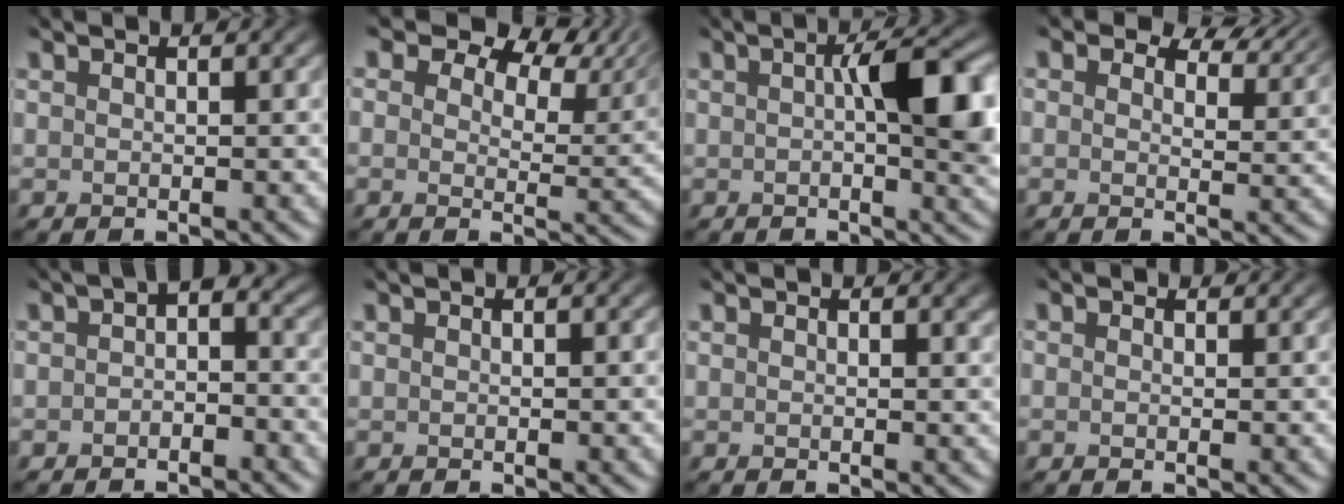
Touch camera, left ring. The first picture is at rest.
{"total": 6.3, "force": [4.4, 3.6, 2.7], "torque": [-0.044, -0.011, 0.064]}
{"total": 7.6, "force": [0.8, 3.5, 6.7], "torque": [-0.110, -0.002, 0.012]}
{"total": 5.0, "force": [4.3, 1.9, 1.7], "torque": [-0.034, -0.005, 0.053]}
{"total": 2.8, "force": [-0.7, 1.8, 2.0], "torque": [-0.029, 0.001, -0.021]}
{"total": 0.0}
{"total": 1.7, "force": [1.0, 0.7, 1.2], "torque": [-0.014, 0.007, 0.009]}
{"total": 0.0}